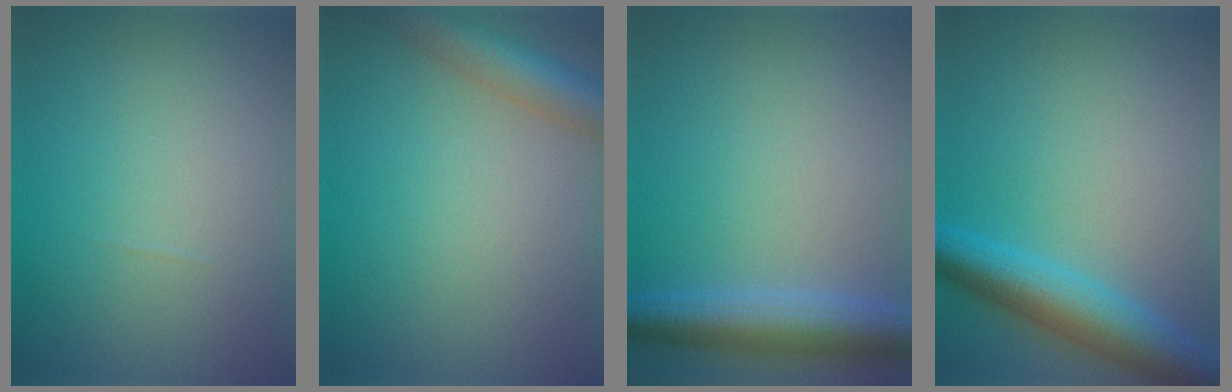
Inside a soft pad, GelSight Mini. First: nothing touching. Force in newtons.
{"total": 5.1, "press": 5.1, "slide": 0.2}
{"total": 5.7, "press": 5.7, "slide": 0.2}
{"total": 6.2, "press": 6.2, "slide": 0.2}